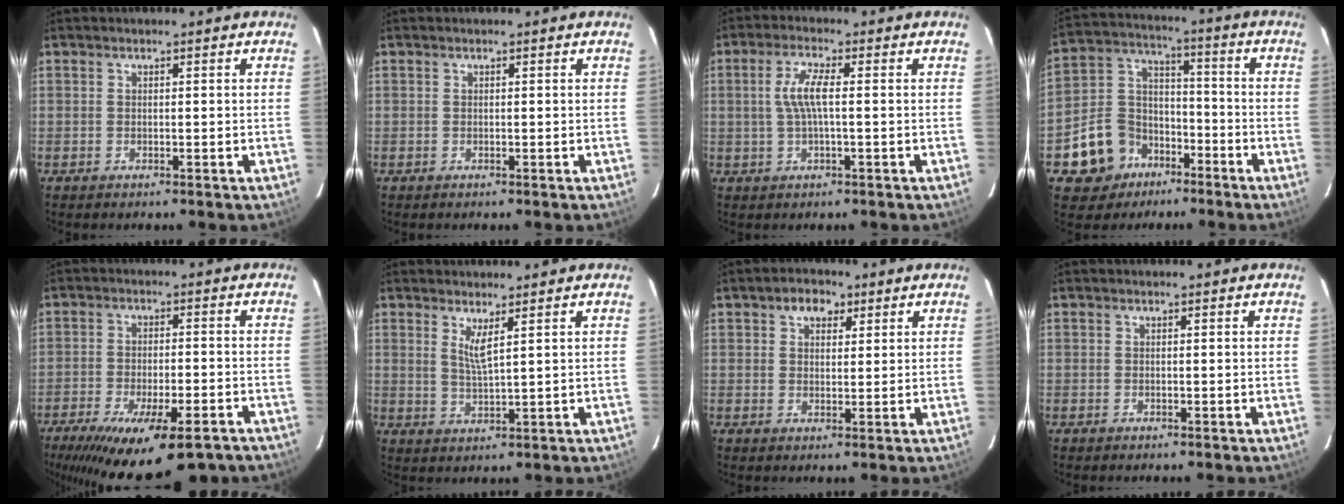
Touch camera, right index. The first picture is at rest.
{"total": 0.0}
{"total": 5.2, "force": [0.2, 0.9, 5.1], "torque": [-0.101, 0.004, 0.007]}
{"total": 12.0, "force": [-6.9, 9.3, 3.0], "torque": [-0.082, 0.047, -0.105]}
{"total": 19.8, "force": [-14.0, 5.8, 12.7], "torque": [-0.236, -0.056, -0.202]}
{"total": 3.3, "force": [1.9, -0.1, 2.7], "torque": [-0.055, -0.012, 0.033]}
{"total": 4.2, "force": [2.2, 3.0, 2.0], "torque": [-0.026, 0.013, 0.034]}
{"total": 0.0}